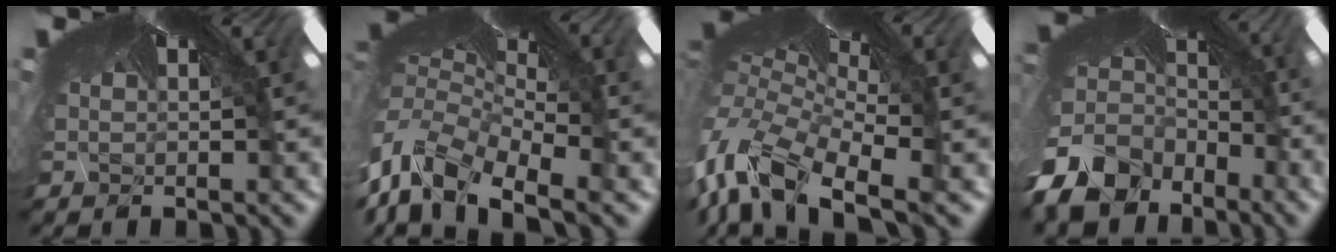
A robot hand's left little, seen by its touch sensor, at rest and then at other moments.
{"total": 10.4, "force": [-10.2, 0.8, 1.8], "torque": [-0.053, -0.074, -0.149]}
{"total": 9.4, "force": [-9.4, -0.3, 1.0], "torque": [-0.063, -0.098, -0.119]}
{"total": 11.5, "force": [-11.2, 2.8, 0.7], "torque": [-0.059, -0.081, -0.176]}